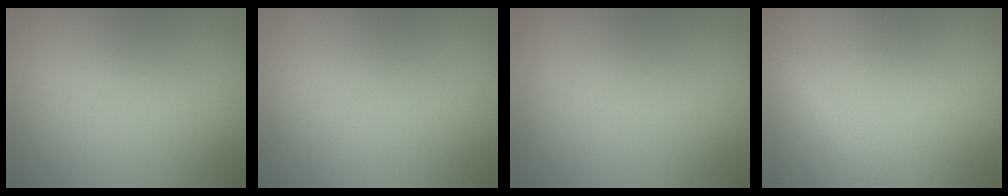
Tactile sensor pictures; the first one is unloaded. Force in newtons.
{"total": 0.0}
{"total": 0.0}
{"total": 1.3, "press": 1.3, "slide": 0.1}